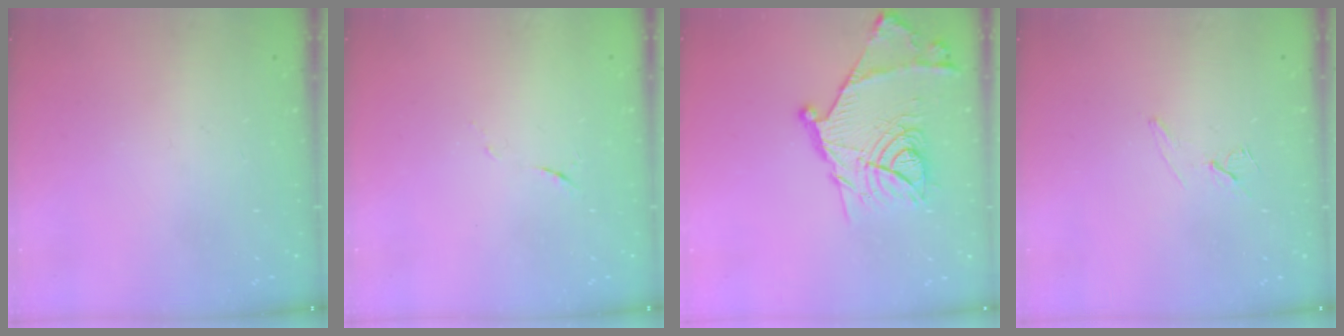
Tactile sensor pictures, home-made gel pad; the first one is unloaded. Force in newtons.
{"total": 5.2, "press": 5.1, "slide": 1.2}
{"total": 19.6, "press": 19.6, "slide": 0.6}
{"total": 6.7, "press": 6.0, "slide": 3.0}